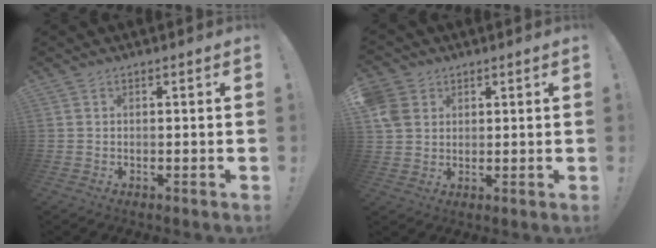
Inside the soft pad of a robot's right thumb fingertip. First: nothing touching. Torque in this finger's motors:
{"motor_torque": [1.19, 3.05, 0.31, 0.24, 0.50]}